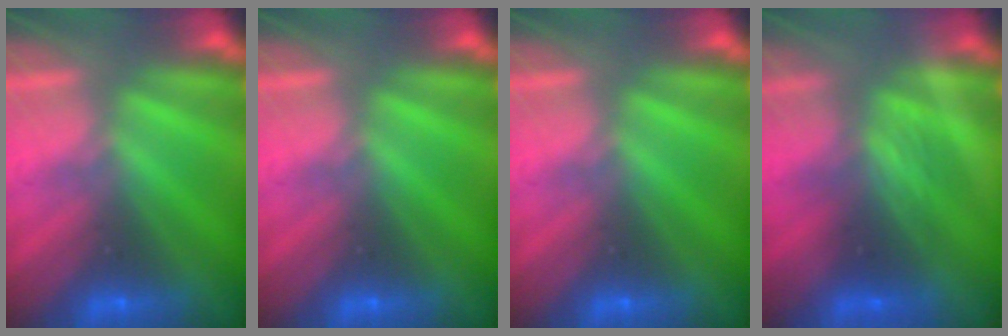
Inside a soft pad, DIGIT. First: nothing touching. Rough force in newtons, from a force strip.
{"total": 0.0}
{"total": 0.0}
{"total": 2.0}